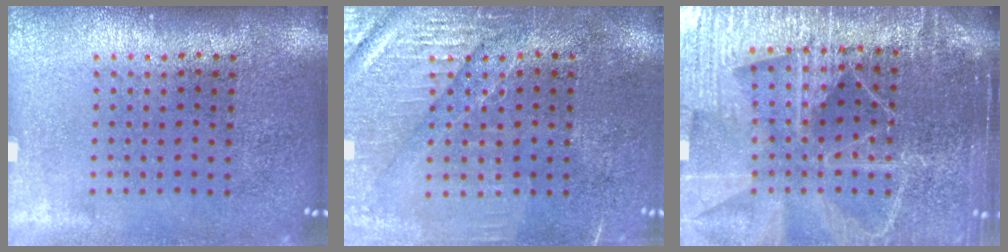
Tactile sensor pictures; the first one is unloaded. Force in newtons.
{"total": 3.2, "press": 2.9, "slide": 1.1}
{"total": 5.5, "press": 4.9, "slide": 2.5}